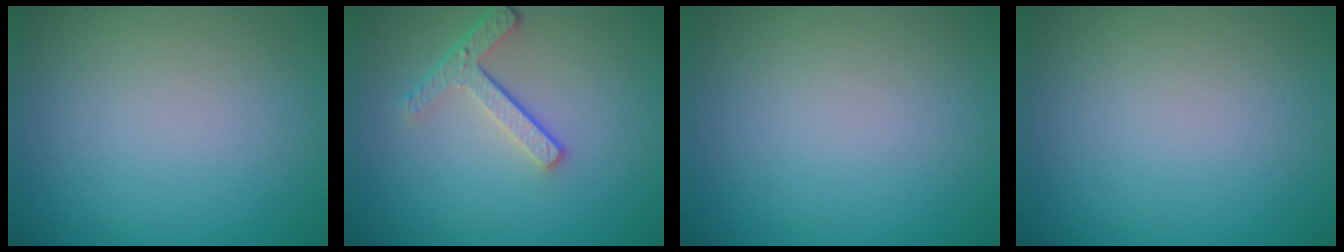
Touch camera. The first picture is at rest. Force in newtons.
{"total": 3.3, "press": 2.5, "slide": 2.2}
{"total": 0.0}
{"total": 0.0}